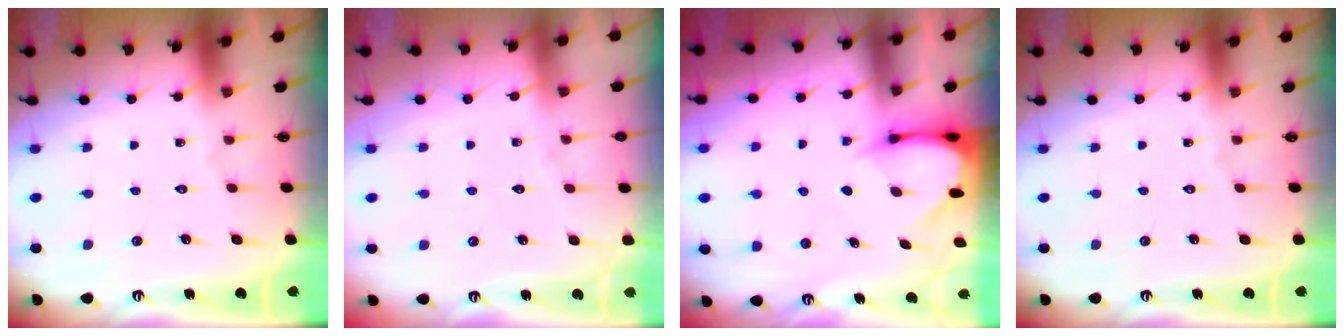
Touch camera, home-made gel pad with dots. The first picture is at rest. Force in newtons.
{"total": 2.8, "press": 2.7, "slide": 0.4}
{"total": 3.4, "press": 3.4, "slide": 0.3}
{"total": 0.0}